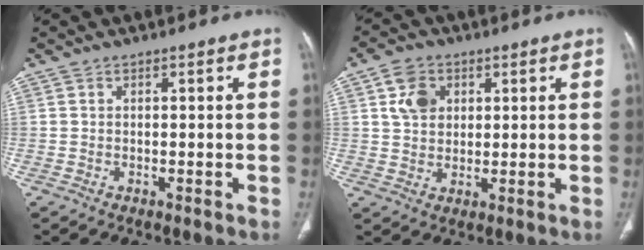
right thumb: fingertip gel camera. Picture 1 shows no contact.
{"total": 6.4, "force": [2.2, 4.9, 3.4], "torque": [-0.041, -0.006, 0.040]}